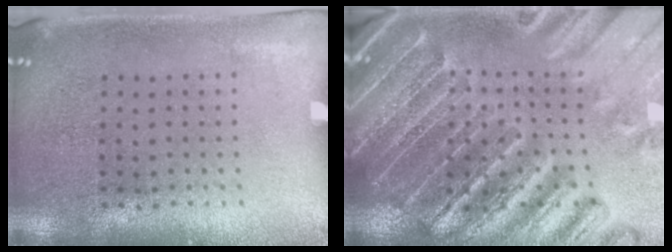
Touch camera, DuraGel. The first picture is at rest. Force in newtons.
{"total": 3.4, "press": 3.3, "slide": 0.7}